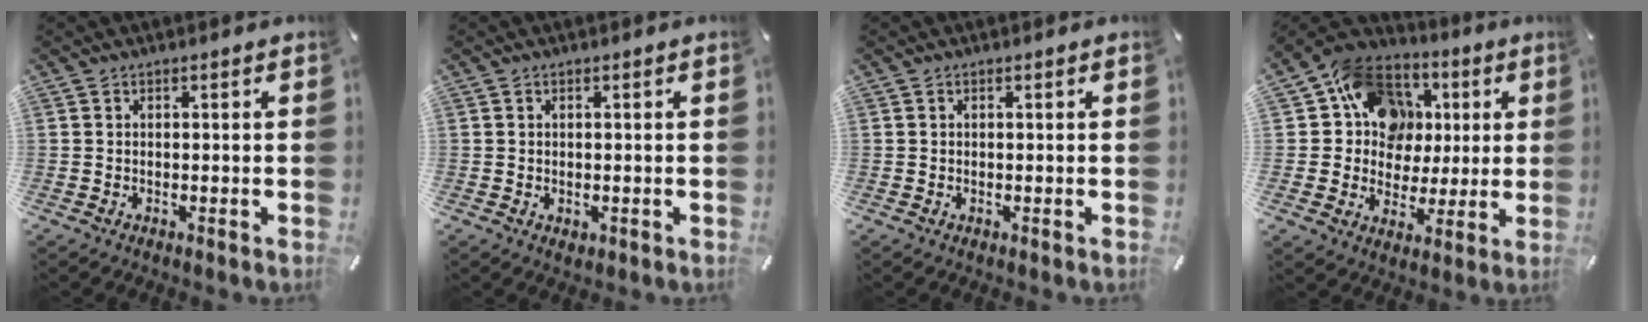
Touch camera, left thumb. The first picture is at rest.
{"total": 0.9, "force": [0.0, 0.8, 0.4], "torque": [-0.008, 0.004, 0.000]}
{"total": 0.0}
{"total": 14.7, "force": [3.8, 13.2, 5.4], "torque": [-0.092, -0.011, 0.078]}